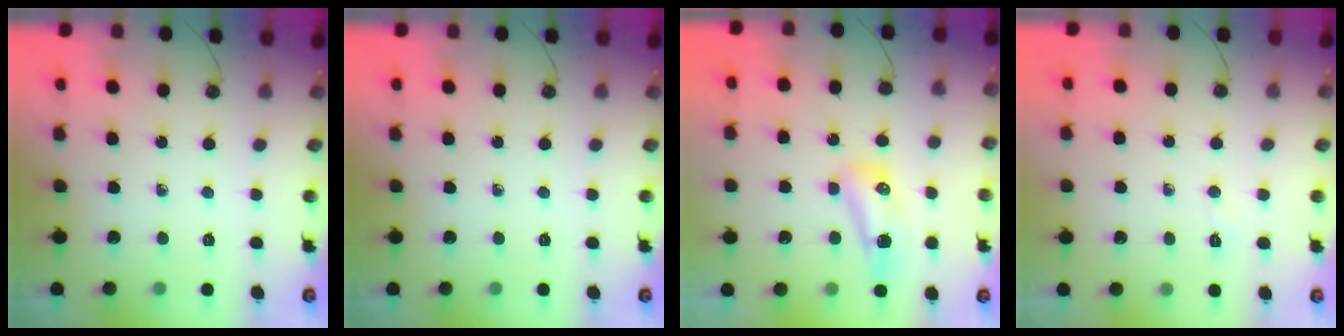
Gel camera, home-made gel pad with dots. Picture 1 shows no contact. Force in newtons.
{"total": 0.0}
{"total": 9.4, "press": 9.1, "slide": 2.2}
{"total": 2.3, "press": 2.3, "slide": 0.3}